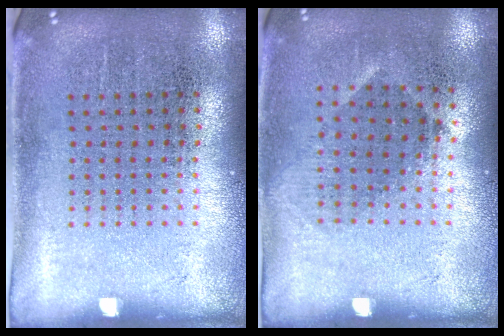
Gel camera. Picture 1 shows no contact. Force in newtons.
{"total": 0.9, "press": 0.7, "slide": 0.6}